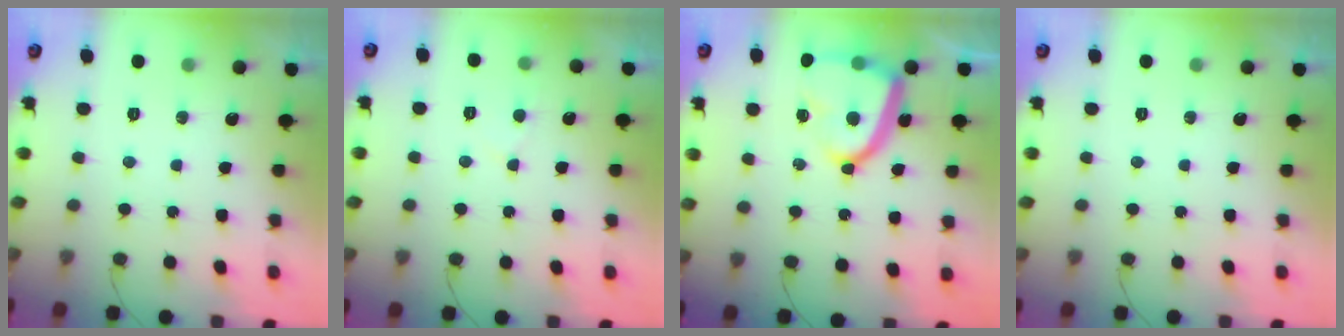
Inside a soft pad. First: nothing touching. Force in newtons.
{"total": 2.6, "press": 2.5, "slide": 0.3}
{"total": 16.0, "press": 15.9, "slide": 1.4}
{"total": 0.0}